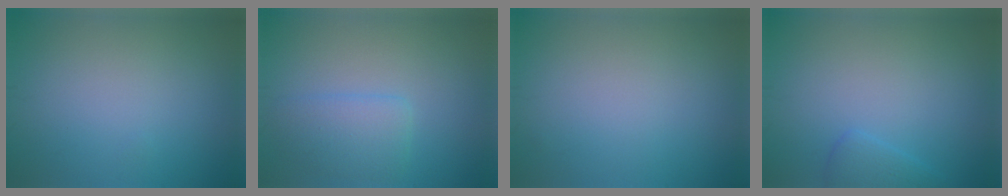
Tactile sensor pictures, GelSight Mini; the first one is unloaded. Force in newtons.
{"total": 2.9, "press": 2.8, "slide": 0.3}
{"total": 0.0}
{"total": 1.6, "press": 1.6, "slide": 0.1}